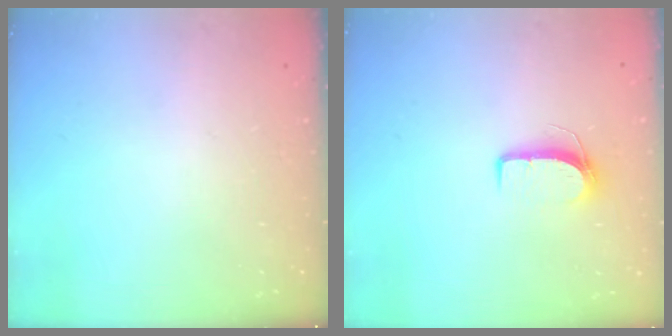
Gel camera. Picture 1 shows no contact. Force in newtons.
{"total": 7.0, "press": 7.0, "slide": 0.6}